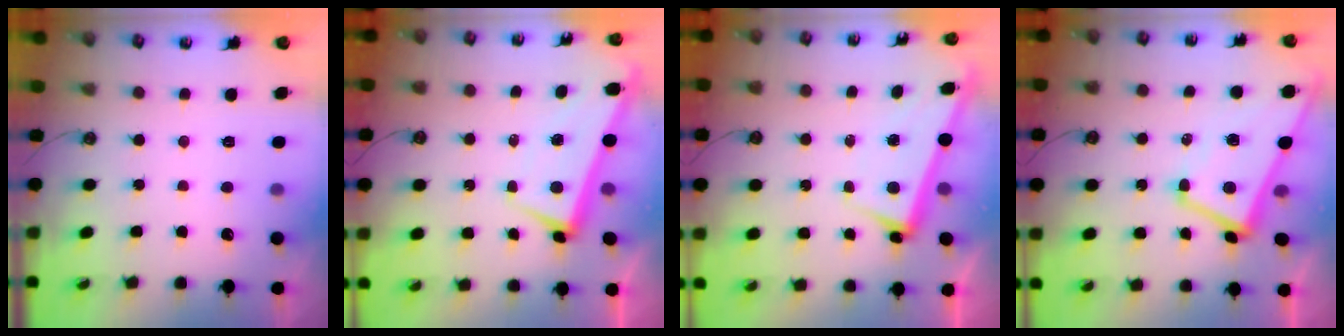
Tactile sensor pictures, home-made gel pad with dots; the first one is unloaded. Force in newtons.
{"total": 2.0, "press": 1.1, "slide": 1.7}
{"total": 2.6, "press": 2.4, "slide": 1.0}
{"total": 2.7, "press": 2.5, "slide": 1.1}